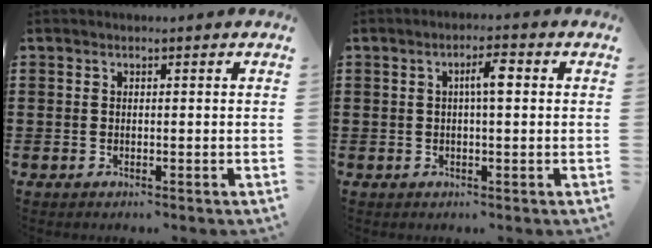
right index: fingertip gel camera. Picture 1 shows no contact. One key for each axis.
{"total": 3.5, "fx": 0.5, "fy": 0.8, "fz": 3.4, "tx": -0.057, "ty": 0.002, "tz": 0.003}